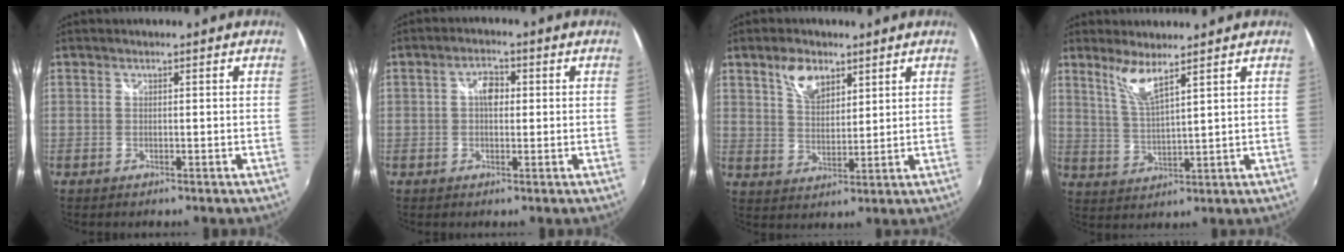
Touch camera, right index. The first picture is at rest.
{"total": 3.6, "force": [0.4, 2.3, 2.7], "torque": [-0.044, 0.010, 0.003]}
{"total": 6.7, "force": [4.1, 3.6, 4.0], "torque": [-0.069, 0.009, 0.075]}
{"total": 5.6, "force": [4.1, 0.3, 3.8], "torque": [-0.080, -0.006, 0.085]}